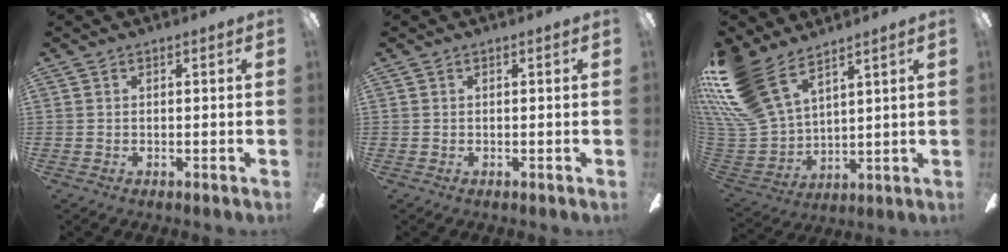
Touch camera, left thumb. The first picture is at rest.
{"total": 0.0}
{"total": 18.5, "force": [12.7, 8.8, 10.0], "torque": [-0.252, -0.068, 0.239]}